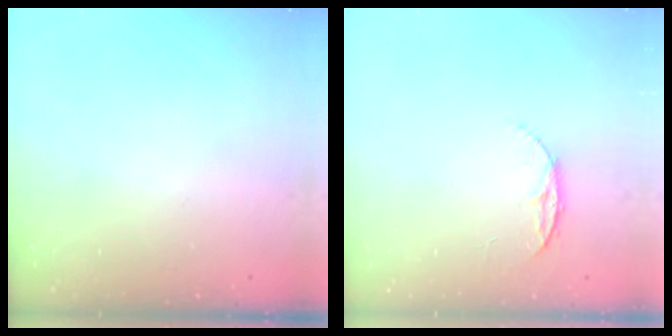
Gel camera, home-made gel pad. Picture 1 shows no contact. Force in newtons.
{"total": 6.5, "press": 6.5, "slide": 0.7}